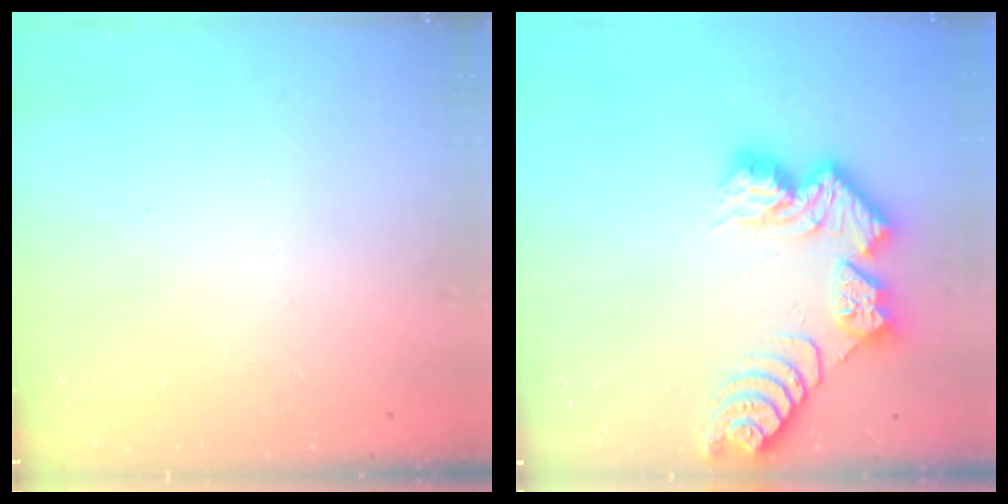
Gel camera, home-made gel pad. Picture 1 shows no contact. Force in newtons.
{"total": 12.7, "press": 12.6, "slide": 1.0}